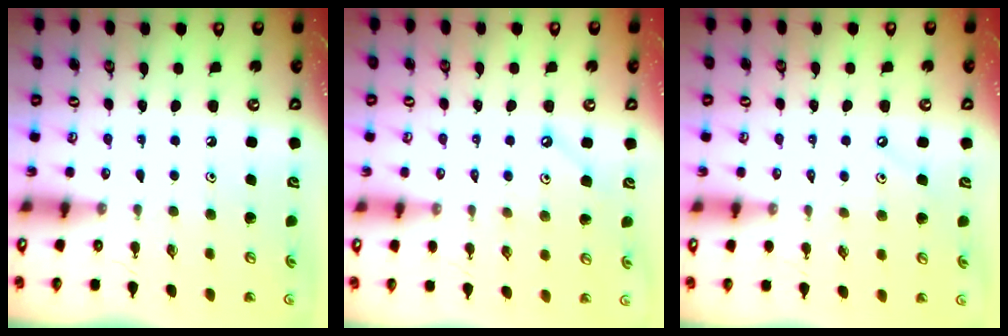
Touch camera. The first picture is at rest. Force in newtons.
{"total": 1.9, "press": 1.9, "slide": 0.2}
{"total": 2.1, "press": 2.0, "slide": 0.3}